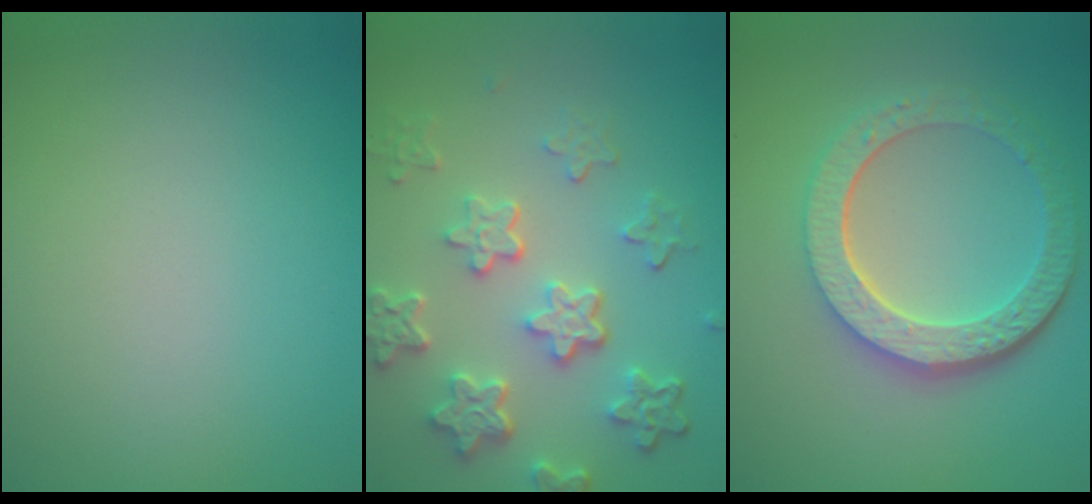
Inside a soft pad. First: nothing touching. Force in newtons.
{"total": 5.9, "press": 4.4, "slide": 3.9}
{"total": 6.3, "press": 4.6, "slide": 4.2}